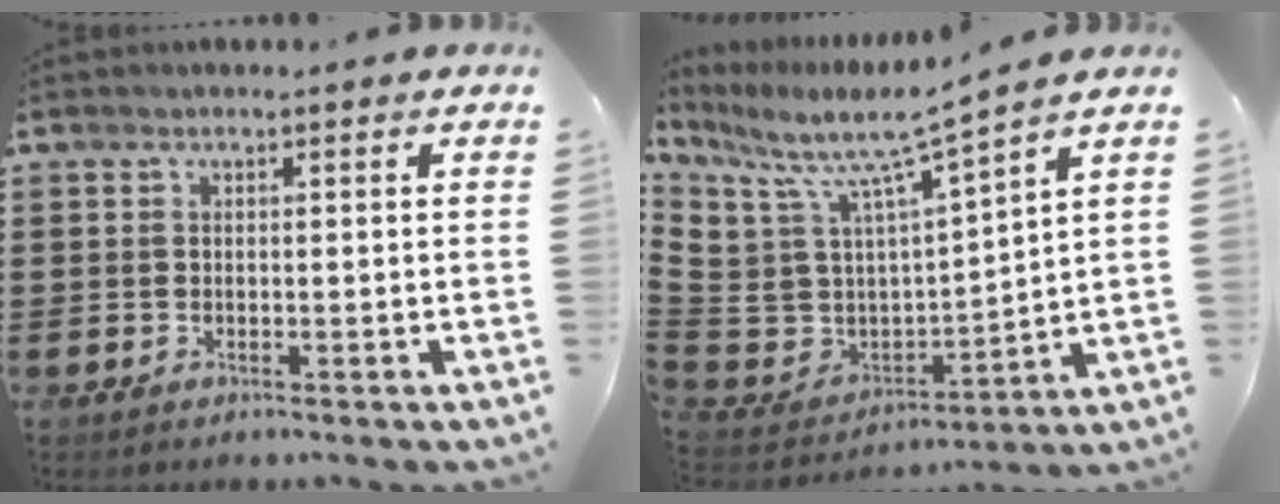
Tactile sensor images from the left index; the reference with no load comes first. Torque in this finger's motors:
{"motor_torque": [0.28, -0.27, 0.54, 0.16]}